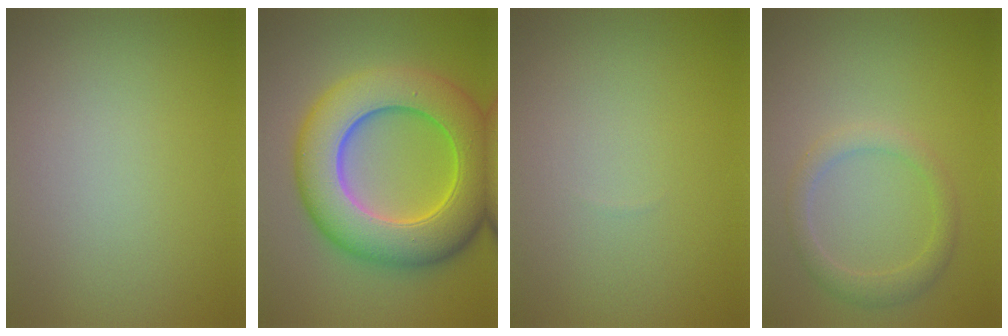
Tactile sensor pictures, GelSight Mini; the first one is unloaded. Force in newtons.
{"total": 11.3, "press": 11.3, "slide": 0.1}
{"total": 0.0}
{"total": 2.1, "press": 2.1, "slide": 0.1}